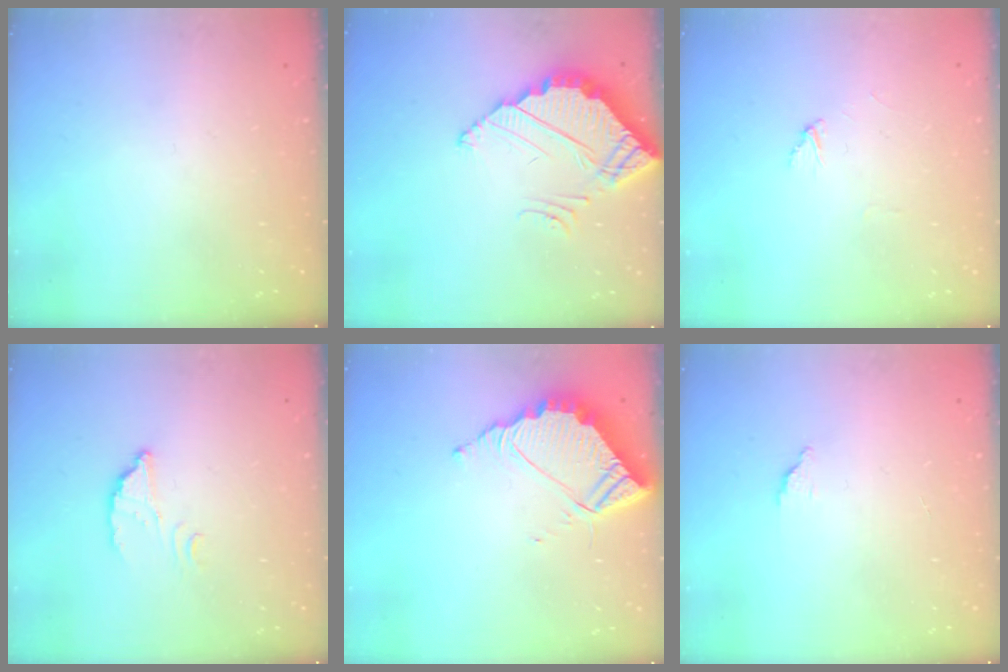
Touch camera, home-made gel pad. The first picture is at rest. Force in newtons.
{"total": 3.8, "press": 3.8, "slide": 0.2}
{"total": 2.6, "press": 2.6, "slide": 0.2}
{"total": 2.4, "press": 2.4, "slide": 0.3}
{"total": 8.3, "press": 8.3, "slide": 0.5}
{"total": 1.4, "press": 1.4, "slide": 0.1}